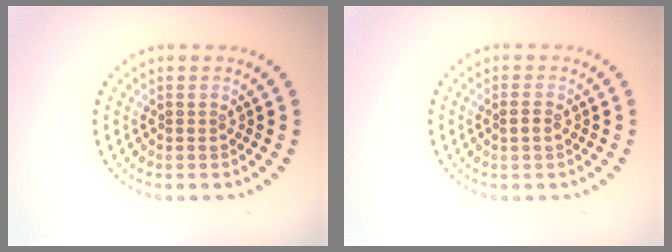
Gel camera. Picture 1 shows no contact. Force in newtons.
{"total": 1.0, "press": 1.0, "slide": 0.1}